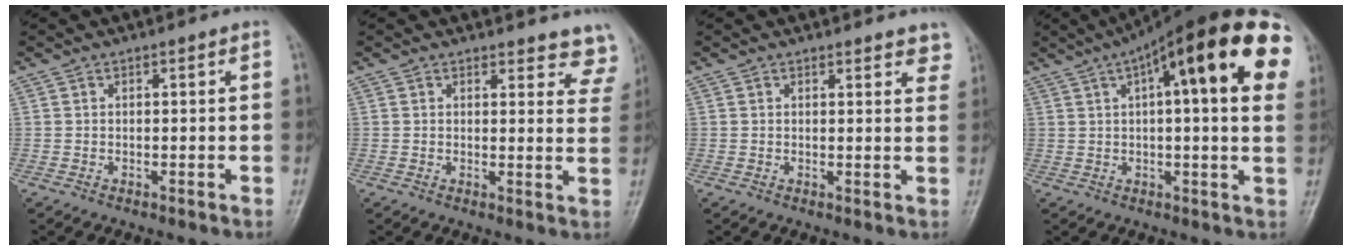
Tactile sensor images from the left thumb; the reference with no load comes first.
{"total": 8.1, "force": [7.6, 2.8, 0.4], "torque": [0.051, -0.043, 0.051]}
{"total": 3.9, "force": [3.2, 1.4, 1.5], "torque": [0.009, -0.015, 0.029]}
{"total": 24.4, "force": [8.5, 6.9, 21.9], "torque": [-0.297, 0.033, 0.113]}